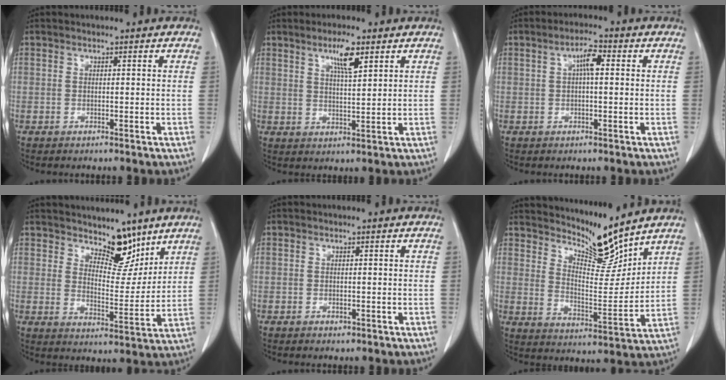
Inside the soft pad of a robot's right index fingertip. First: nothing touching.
{"total": 4.9, "force": [2.8, 0.6, 3.9], "torque": [-0.070, -0.001, 0.049]}
{"total": 3.6, "force": [0.7, 0.8, 3.4], "torque": [-0.061, 0.010, 0.009]}
{"total": 7.4, "force": [5.8, 3.0, 3.4], "torque": [-0.043, -0.009, 0.099]}
{"total": 0.7, "force": [-0.5, 0.4, 0.4], "torque": [-0.009, -0.001, -0.003]}
{"total": 8.3, "force": [7.9, 0.4, 2.2], "torque": [-0.040, -0.021, 0.148]}